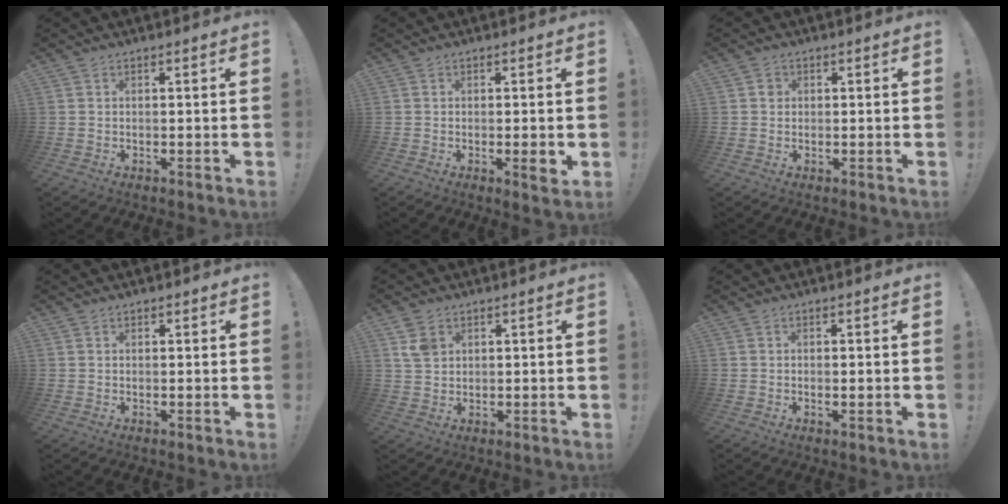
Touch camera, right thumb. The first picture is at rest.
{"total": 3.3, "force": [-0.5, 0.2, 3.3], "torque": [-0.040, -0.009, -0.009]}
{"total": 1.6, "force": [0.3, 1.5, 0.6], "torque": [0.005, -0.001, 0.001]}
{"total": 0.8, "force": [0.6, 0.6, 0.1], "torque": [0.007, -0.004, 0.010]}
{"total": 6.4, "force": [2.9, 4.7, 3.2], "torque": [-0.049, -0.003, 0.059]}
{"total": 0.8, "force": [0.3, 0.1, 0.8], "torque": [-0.014, -0.001, 0.005]}